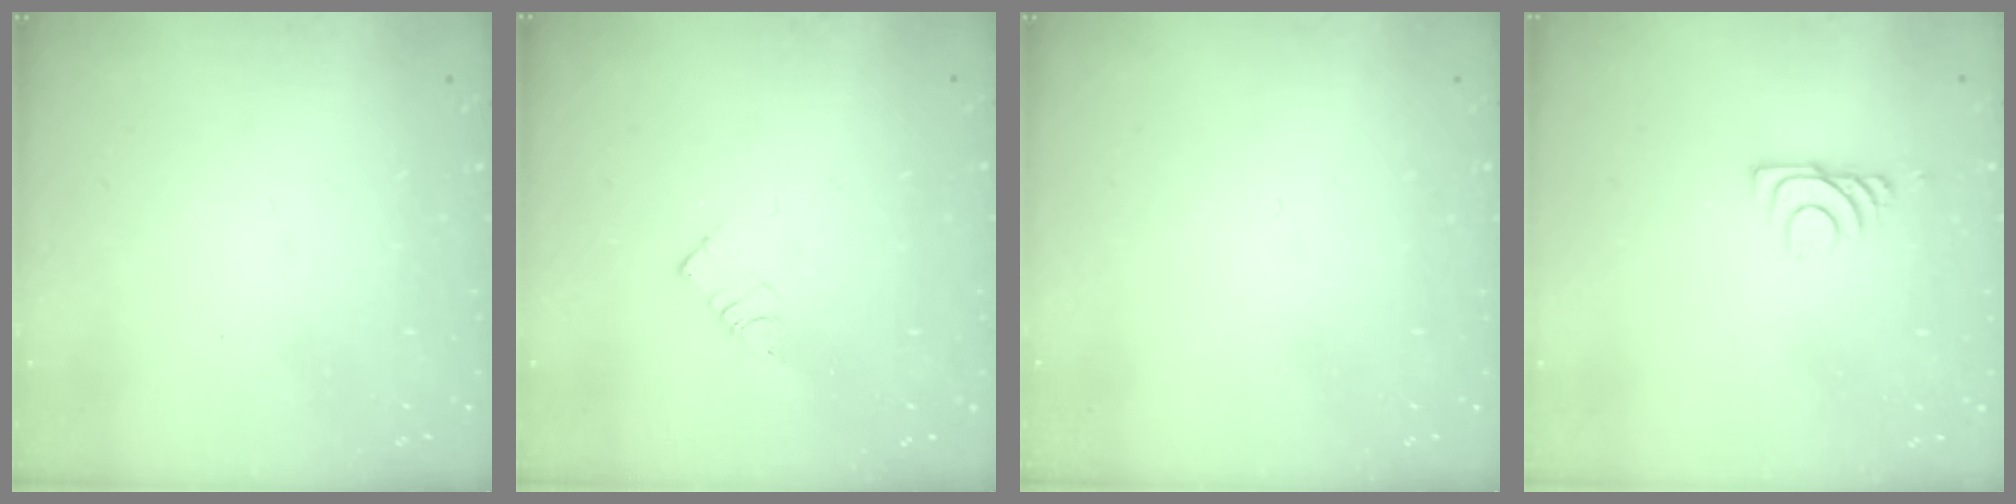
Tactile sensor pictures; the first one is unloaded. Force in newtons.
{"total": 3.4, "press": 3.4, "slide": 0.2}
{"total": 0.0}
{"total": 5.9, "press": 5.9, "slide": 0.9}